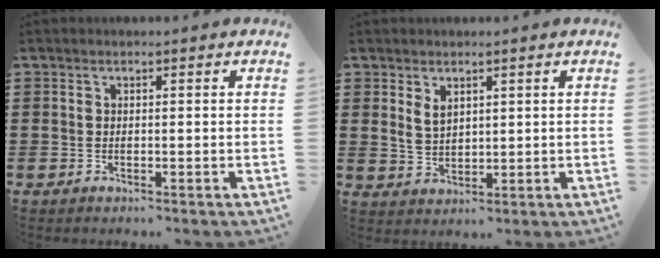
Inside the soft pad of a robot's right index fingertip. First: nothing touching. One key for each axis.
{"total": 3.0, "fx": 1.7, "fy": 1.8, "fz": 1.7, "tx": -0.039, "ty": 0.007, "tz": 0.031}